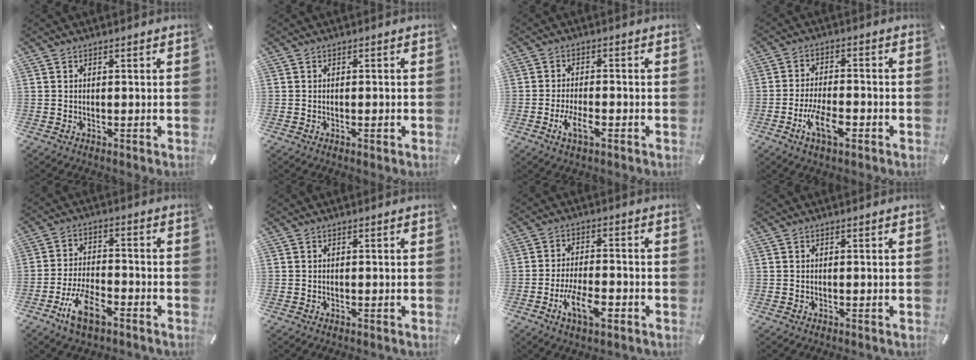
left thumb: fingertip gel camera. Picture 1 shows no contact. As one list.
[{"total": 1.0, "force": [-0.4, 0.3, 0.9], "torque": [-0.016, -0.003, -0.006]}, {"total": 5.7, "force": [-2.6, 2.3, 4.5], "torque": [-0.097, 0.001, -0.048]}, {"total": 9.2, "force": [-4.1, 4.2, 7.1], "torque": [-0.139, 0.012, -0.070]}, {"total": 10.1, "force": [-5.6, 4.6, 7.0], "torque": [-0.149, 0.019, -0.104]}, {"total": 0.0}, {"total": 9.7, "force": [-4.2, 4.2, 7.7], "torque": [-0.147, 0.011, -0.071]}, {"total": 0.0}]